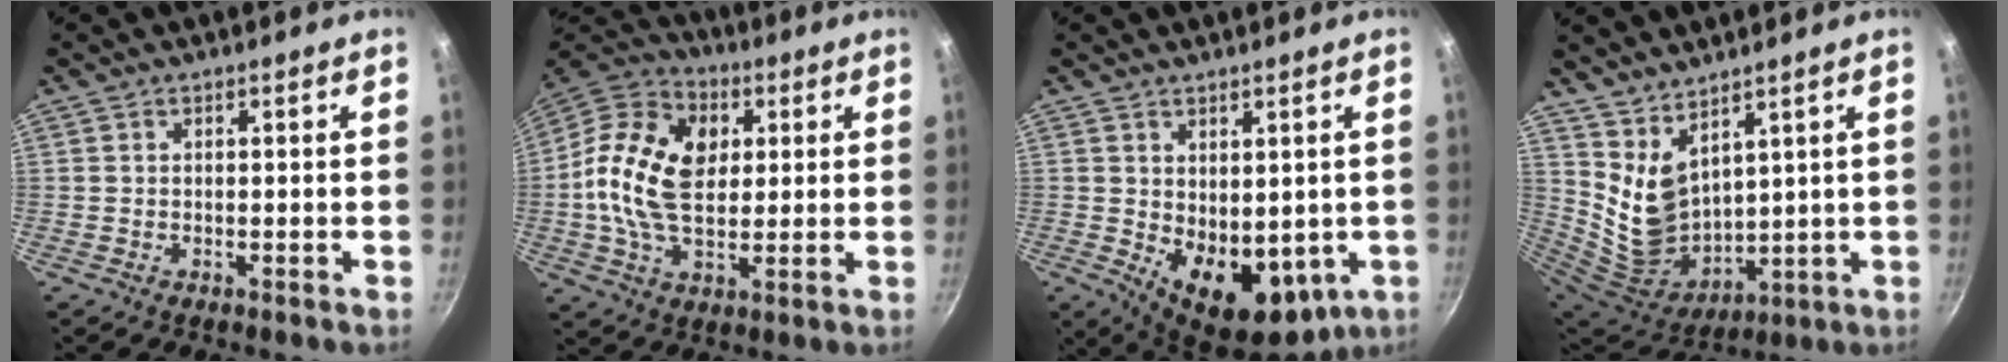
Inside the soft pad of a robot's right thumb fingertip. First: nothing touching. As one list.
[{"total": 18.5, "force": [2.3, 12.4, 13.5], "torque": [-0.233, 0.012, 0.023]}, {"total": 13.0, "force": [-0.9, 8.3, 10.0], "torque": [-0.125, -0.027, 0.012]}, {"total": 11.4, "force": [6.7, 6.2, 6.9], "torque": [-0.112, -0.079, 0.150]}]